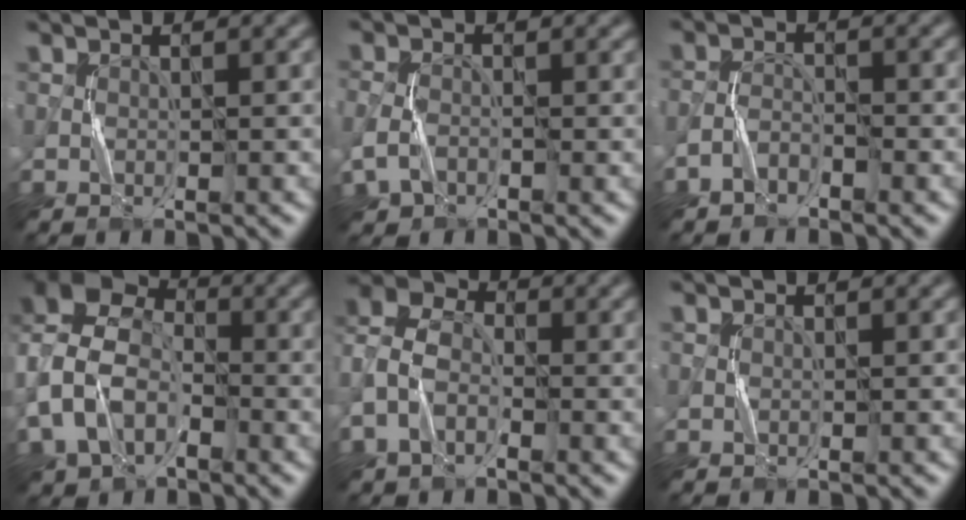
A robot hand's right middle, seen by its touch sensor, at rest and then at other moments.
{"total": 2.7, "force": [-0.9, 1.9, 1.7], "torque": [-0.038, -0.001, -0.022]}
{"total": 1.9, "force": [-1.5, 0.8, 1.0], "torque": [-0.019, 0.008, -0.034]}
{"total": 11.2, "force": [-1.9, 8.4, 7.2], "torque": [-0.182, -0.009, -0.045]}
{"total": 6.3, "force": [-1.8, 4.4, 4.1], "torque": [-0.104, 0.009, -0.052]}
{"total": 0.0}